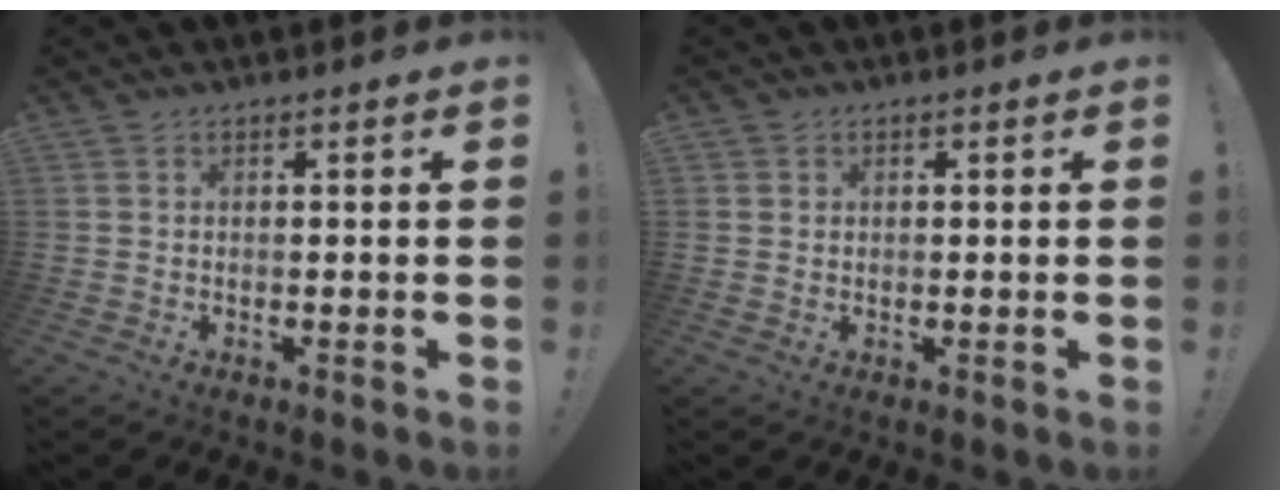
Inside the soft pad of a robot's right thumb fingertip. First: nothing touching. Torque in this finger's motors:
{"motor_torque": [-0.05, -0.15, -0.09, 0.06, 0.00]}